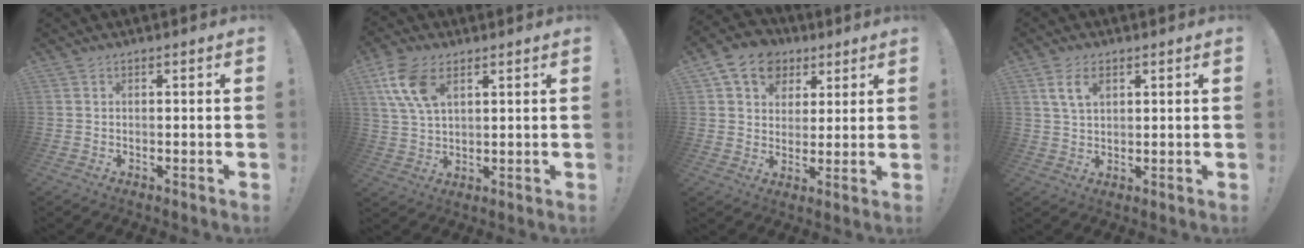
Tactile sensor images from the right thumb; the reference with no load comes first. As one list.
[{"total": 11.3, "force": [5.3, 6.2, 7.7], "torque": [-0.150, -0.011, 0.101]}, {"total": 11.8, "force": [5.8, 9.2, 4.6], "torque": [-0.069, -0.027, 0.115]}, {"total": 6.1, "force": [2.6, 3.4, 4.4], "torque": [-0.081, -0.004, 0.047]}]